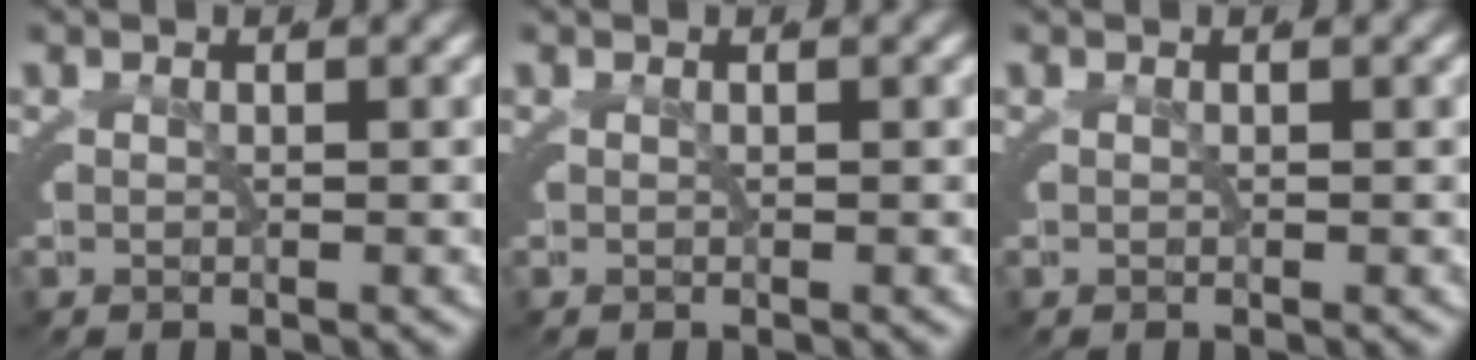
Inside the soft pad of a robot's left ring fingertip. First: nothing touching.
{"total": 0.0}
{"total": 0.0}